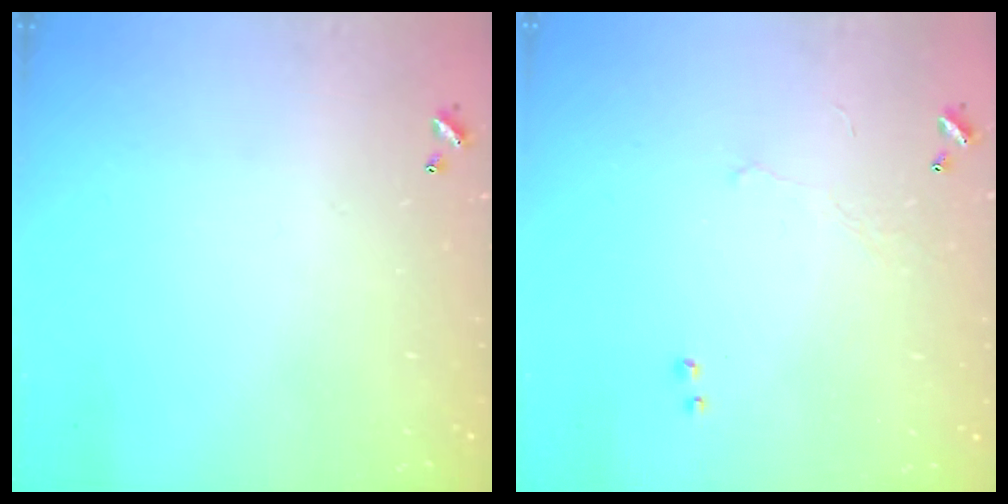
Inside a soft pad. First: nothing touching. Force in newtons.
{"total": 0.7, "press": 0.3, "slide": 0.6}